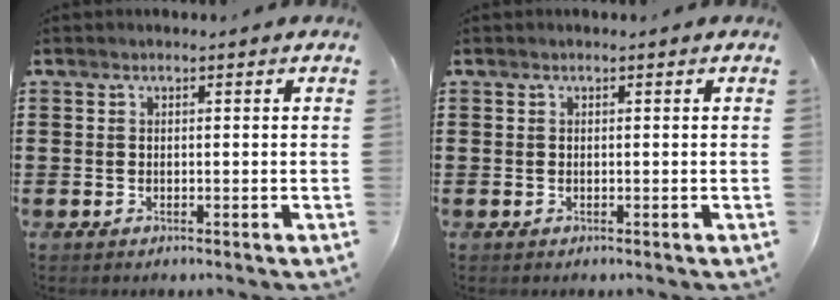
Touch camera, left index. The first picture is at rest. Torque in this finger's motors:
{"motor_torque": [-0.09, 0.12, 0.00, 0.01]}